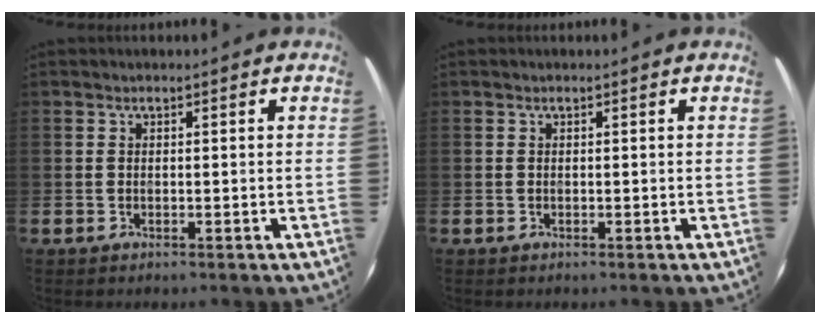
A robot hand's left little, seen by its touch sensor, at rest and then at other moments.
{"total": 0.0}